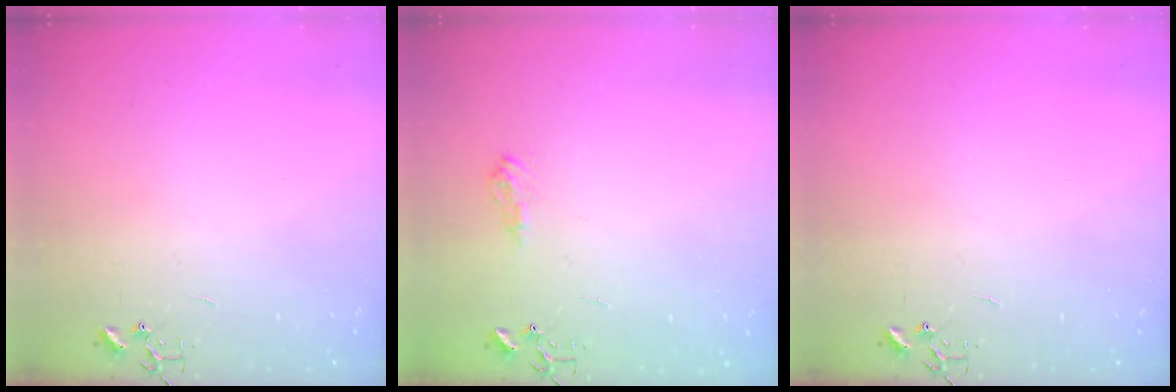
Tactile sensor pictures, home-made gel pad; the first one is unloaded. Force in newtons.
{"total": 8.8, "press": 8.8, "slide": 0.8}
{"total": 0.0}